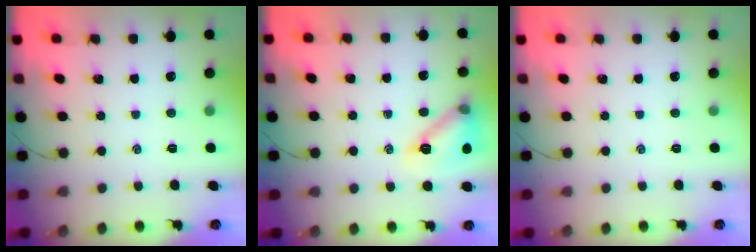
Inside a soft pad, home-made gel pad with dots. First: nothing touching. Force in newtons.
{"total": 13.7, "press": 13.6, "slide": 1.0}
{"total": 0.0}